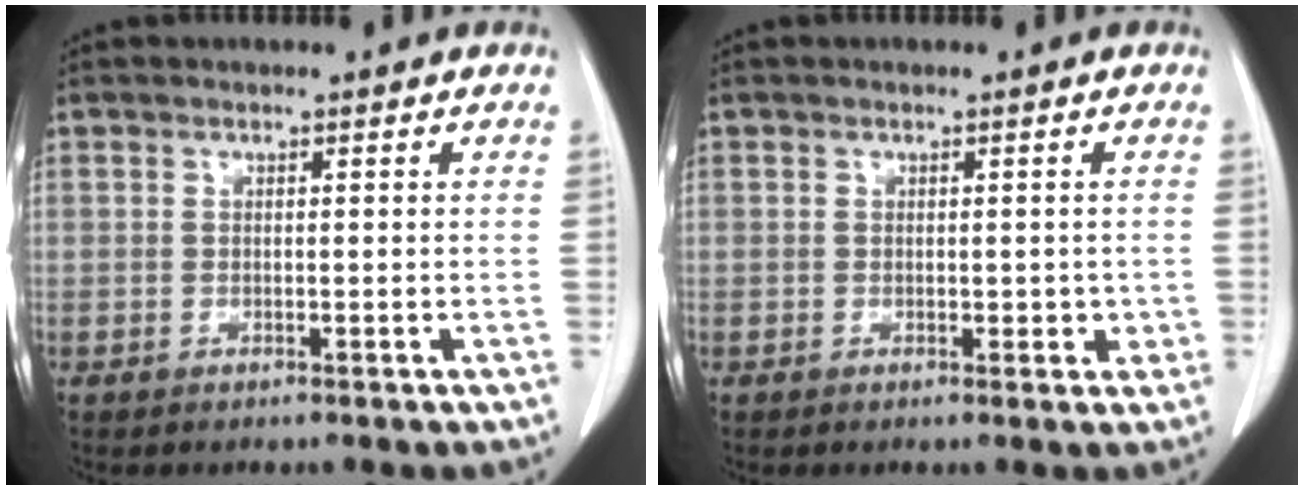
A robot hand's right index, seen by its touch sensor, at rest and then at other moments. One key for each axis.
{"total": 2.0, "fx": -0.2, "fy": 1.4, "fz": 1.5, "tx": -0.011, "ty": 0.004, "tz": 0.002}